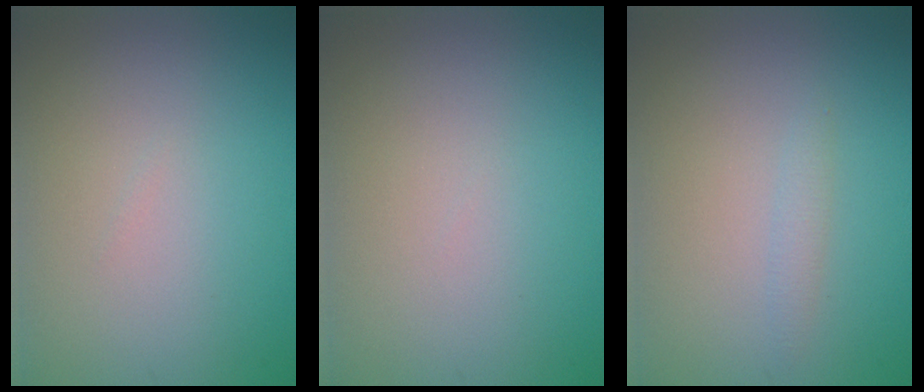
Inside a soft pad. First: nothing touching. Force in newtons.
{"total": 0.0}
{"total": 0.9, "press": 0.9, "slide": 0.1}